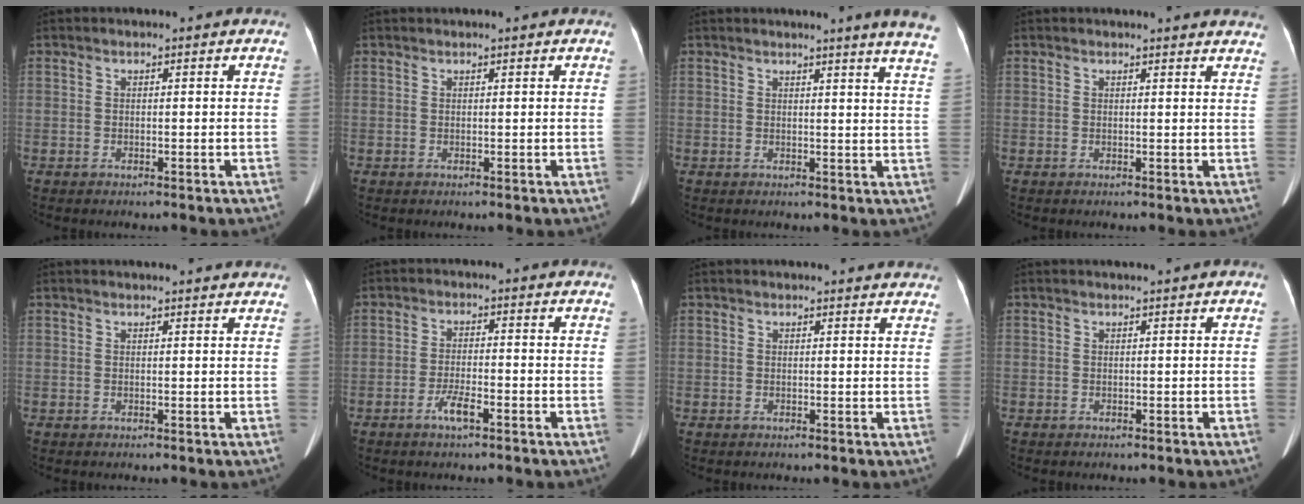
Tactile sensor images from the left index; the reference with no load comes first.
{"total": 1.2, "force": [1.1, 0.0, 0.5], "torque": [-0.006, 0.019, 0.019]}
{"total": 9.5, "force": [8.3, -1.4, 4.4], "torque": [-0.049, -0.052, 0.067]}
{"total": 9.4, "force": [9.1, 0.9, 2.2], "torque": [-0.007, -0.012, 0.076]}
{"total": 6.2, "force": [5.9, 0.4, 1.7], "torque": [-0.021, 0.017, 0.056]}
{"total": 3.3, "force": [-2.1, 0.4, 2.5], "torque": [-0.053, -0.004, -0.039]}
{"total": 6.1, "force": [5.9, 0.8, 1.3], "torque": [-0.009, 0.005, 0.047]}
{"total": 0.0}